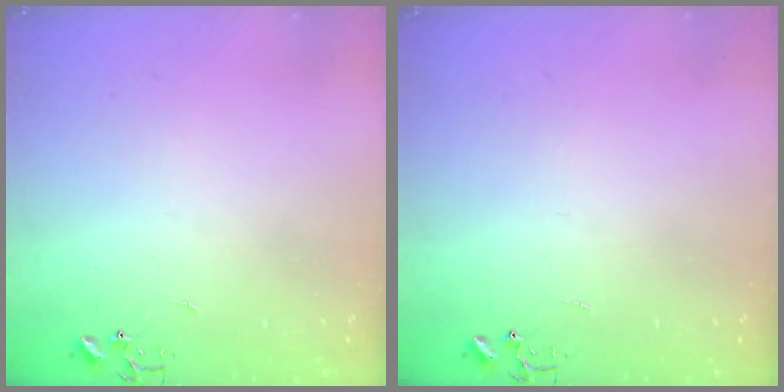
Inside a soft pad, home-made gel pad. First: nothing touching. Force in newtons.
{"total": 0.0}